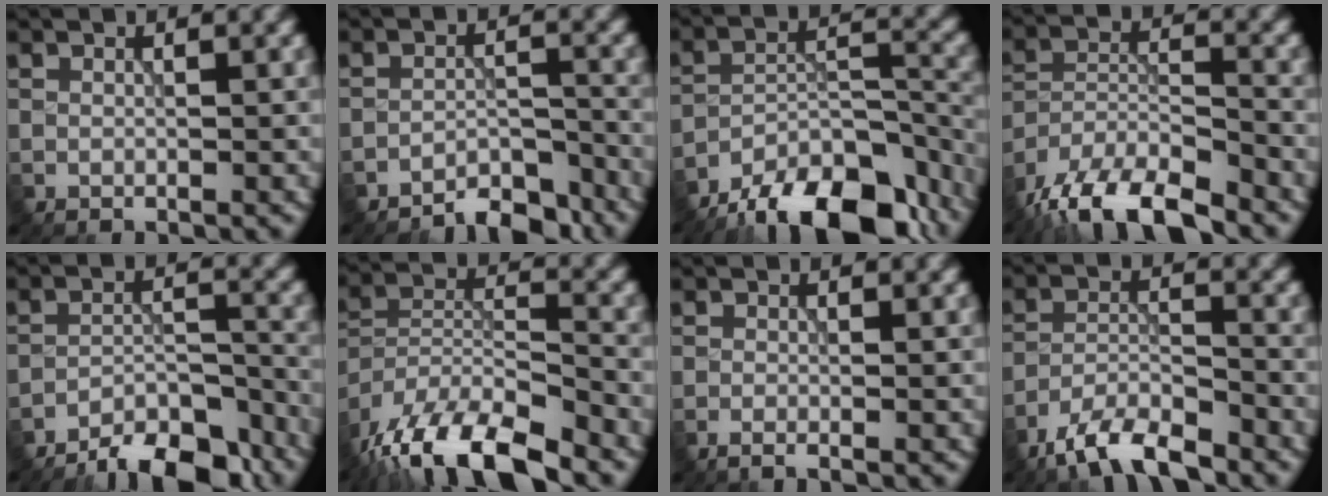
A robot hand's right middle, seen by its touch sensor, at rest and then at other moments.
{"total": 4.6, "force": [-4.3, 0.9, 1.5], "torque": [-0.020, 0.003, -0.067]}
{"total": 13.7, "force": [-10.8, 4.7, 6.9], "torque": [-0.124, -0.002, -0.169]}
{"total": 11.4, "force": [-9.1, 3.4, 5.9], "torque": [-0.102, -0.022, -0.156]}
{"total": 9.0, "force": [-7.9, 2.3, 3.6], "torque": [-0.045, -0.001, -0.123]}
{"total": 12.5, "force": [-9.4, 3.8, 7.3], "torque": [-0.145, -0.006, -0.167]}
{"total": 1.3, "force": [-0.9, 0.3, 0.9], "torque": [-0.009, -0.005, -0.026]}
{"total": 6.8, "force": [-5.6, 1.9, 3.5], "torque": [-0.061, -0.007, -0.111]}